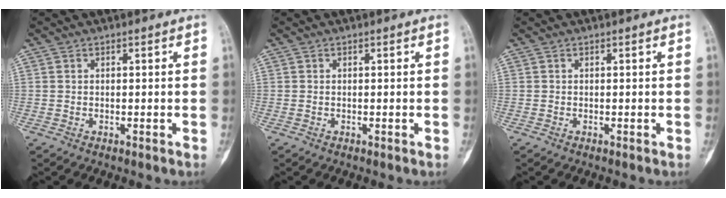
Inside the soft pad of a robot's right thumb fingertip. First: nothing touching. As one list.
[{"total": 0.0}, {"total": 0.0}]